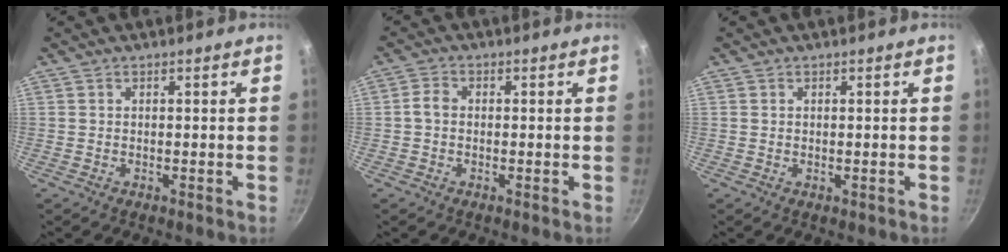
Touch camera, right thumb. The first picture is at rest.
{"total": 2.4, "force": [-0.3, 1.8, 1.6], "torque": [-0.031, 0.012, -0.010]}
{"total": 0.0}